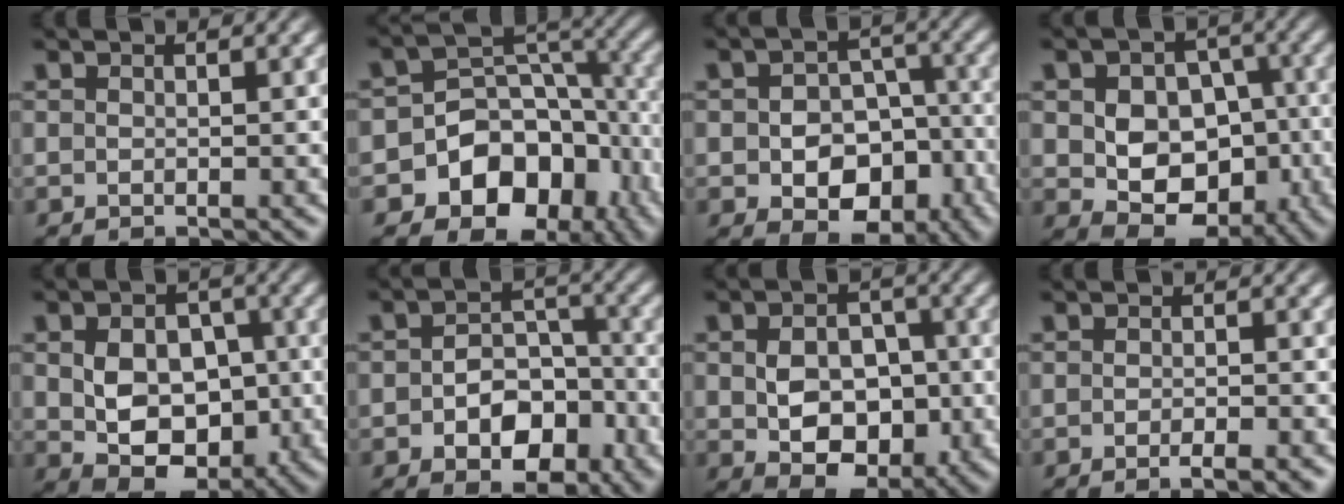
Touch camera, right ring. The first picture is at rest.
{"total": 14.2, "force": [-4.4, 11.3, 7.4], "torque": [-0.139, -0.049, -0.057]}
{"total": 7.5, "force": [-3.1, 5.5, 4.0], "torque": [-0.052, -0.035, -0.037]}
{"total": 10.0, "force": [-2.9, 7.8, 5.6], "torque": [-0.098, -0.053, -0.031]}
{"total": 9.0, "force": [-2.3, 6.5, 5.8], "torque": [-0.109, -0.048, -0.018]}
{"total": 6.0, "force": [-2.6, 4.1, 3.6], "torque": [-0.050, -0.023, -0.035]}
{"total": 7.8, "force": [-2.1, 5.4, 5.2], "torque": [-0.086, -0.044, -0.016]}
{"total": 1.9, "force": [-1.5, 0.2, 1.1], "torque": [-0.014, 0.001, -0.030]}